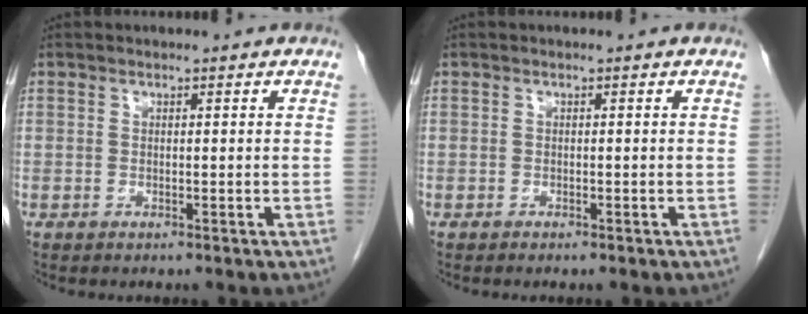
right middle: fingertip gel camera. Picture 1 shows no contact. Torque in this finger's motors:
{"motor_torque": [-0.22, 0.21, -0.03, -0.01]}